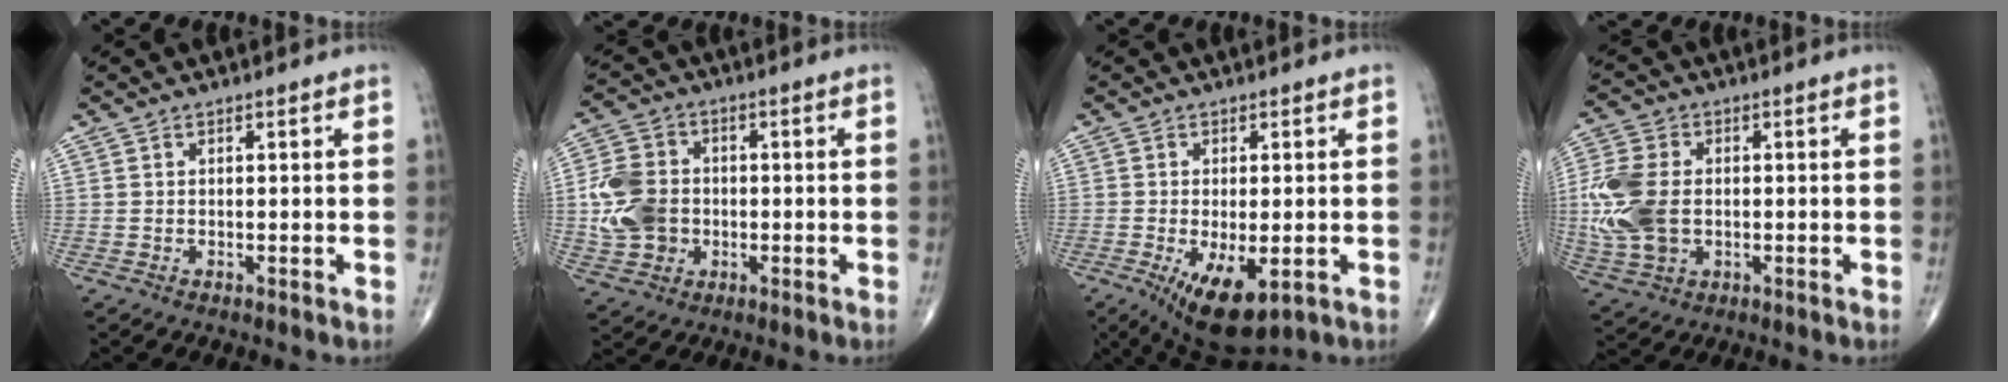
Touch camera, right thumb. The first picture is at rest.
{"total": 10.7, "force": [-0.8, 8.8, 6.0], "torque": [-0.107, 0.012, -0.015]}
{"total": 10.5, "force": [-3.9, 4.5, 8.6], "torque": [-0.141, -0.016, -0.052]}
{"total": 12.9, "force": [-0.4, 8.8, 9.5], "torque": [-0.215, 0.002, -0.003]}